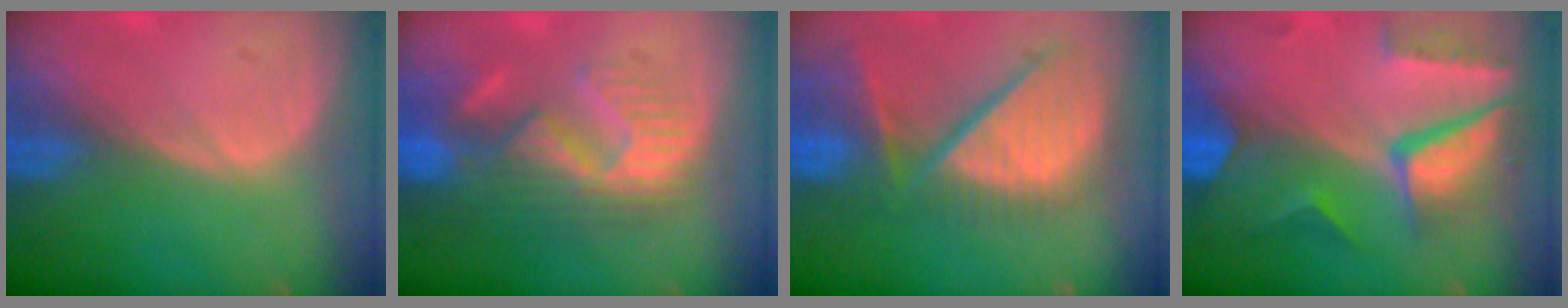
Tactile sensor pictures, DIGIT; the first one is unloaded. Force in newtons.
{"total": 11.0, "press": 9.8, "slide": 5.0}
{"total": 12.3, "press": 10.6, "slide": 6.3}
{"total": 10.4, "press": 8.7, "slide": 5.7}